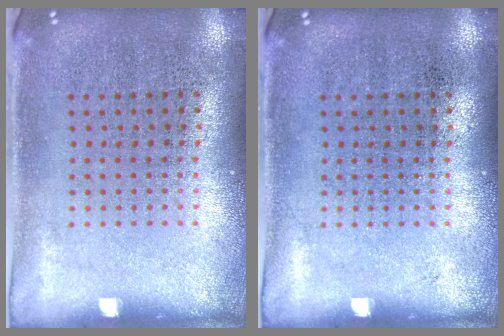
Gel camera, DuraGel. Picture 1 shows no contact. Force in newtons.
{"total": 0.0}